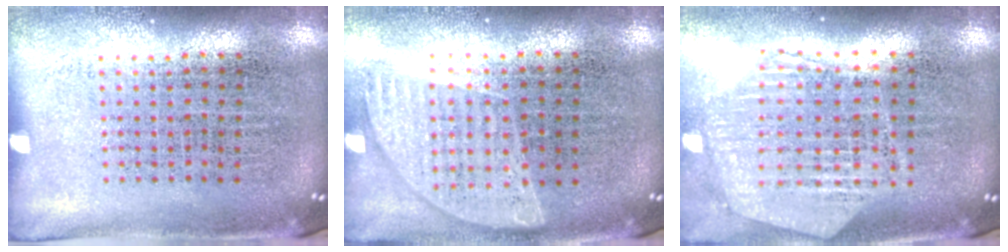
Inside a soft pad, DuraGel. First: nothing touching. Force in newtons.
{"total": 0.8, "press": 0.8, "slide": 0.2}
{"total": 1.2, "press": 1.2, "slide": 0.1}